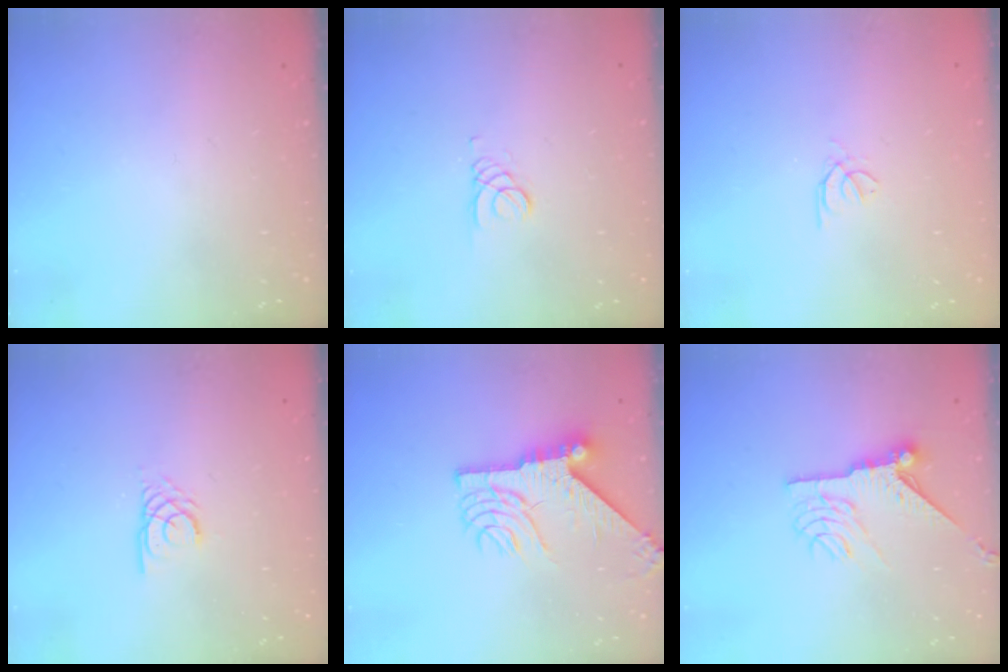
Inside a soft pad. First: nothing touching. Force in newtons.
{"total": 0.7, "press": 0.7, "slide": 0.1}
{"total": 0.6, "press": 0.4, "slide": 0.3}
{"total": 2.3, "press": 2.3, "slide": 0.1}
{"total": 12.1, "press": 12.0, "slide": 1.6}
{"total": 10.2, "press": 10.2, "slide": 0.5}